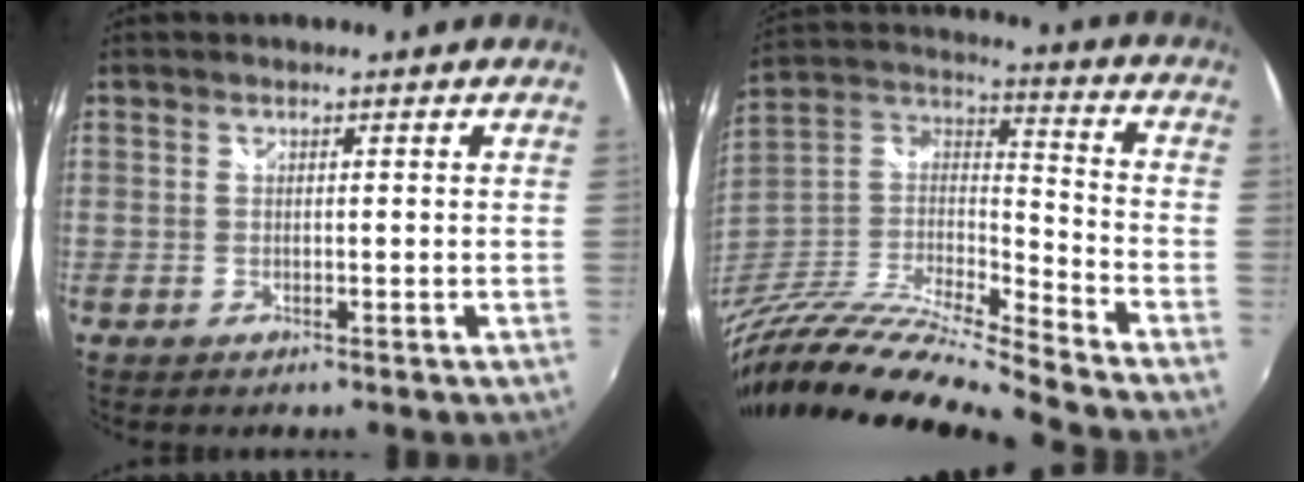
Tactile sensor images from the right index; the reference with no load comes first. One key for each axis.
{"total": 21.6, "fx": -17.8, "fy": 1.7, "fz": 12.2, "tx": -0.232, "ty": -0.024, "tz": -0.340}